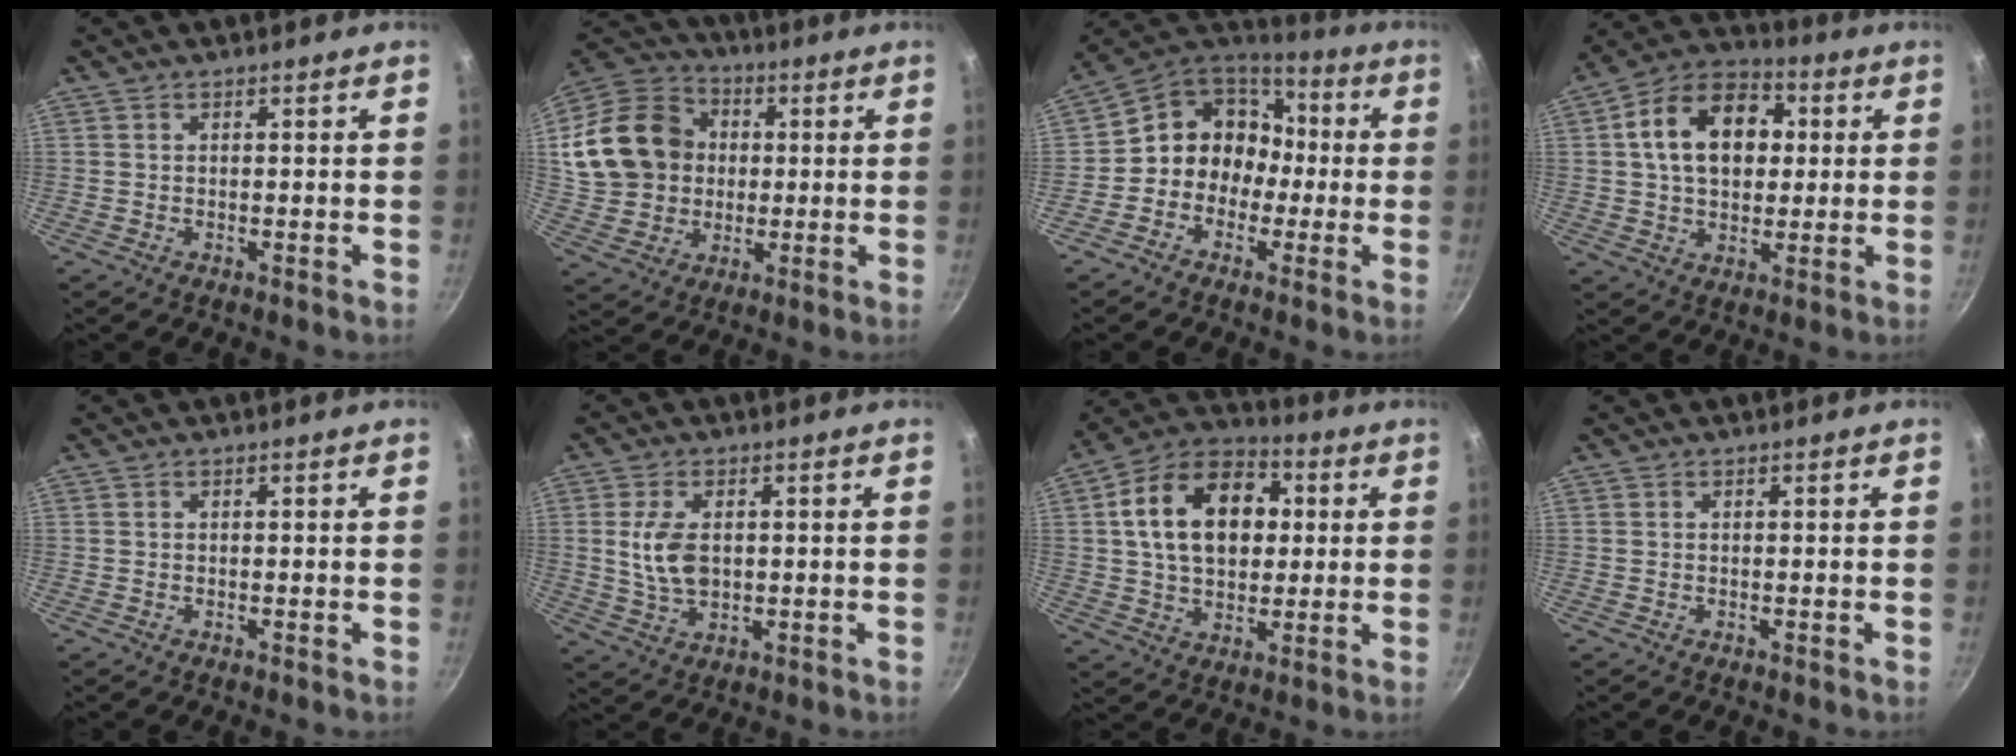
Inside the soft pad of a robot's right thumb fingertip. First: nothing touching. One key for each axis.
{"total": 19.0, "fx": 2.5, "fy": 15.9, "fz": 10.0, "tx": -0.173, "ty": 0.031, "tz": 0.051}
{"total": 12.5, "fx": -1.2, "fy": 11.2, "fz": 5.5, "tx": -0.034, "ty": 0.051, "tz": -0.039}
{"total": 16.4, "fx": 3.0, "fy": 11.5, "fz": 11.3, "tx": -0.153, "ty": 0.024, "tz": 0.035}
{"total": 0.0}
{"total": 9.7, "fx": 1.0, "fy": 6.0, "fz": 7.5, "tx": -0.136, "ty": -0.010, "tz": 0.024}
{"total": 18.9, "fx": 3.4, "fy": 13.0, "fz": 13.2, "tx": -0.186, "ty": 0.022, "tz": 0.043}
{"total": 0.0}